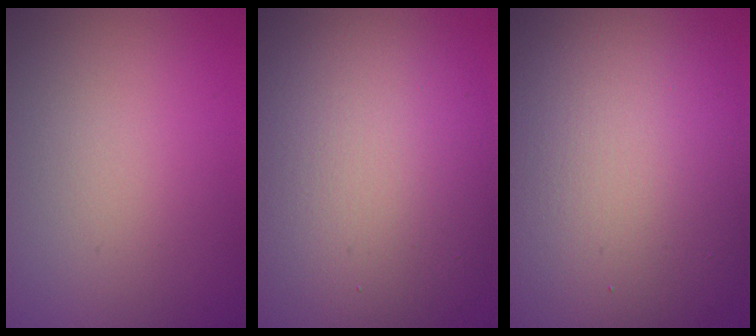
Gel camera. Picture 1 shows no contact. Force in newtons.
{"total": 12.8, "press": 12.8, "slide": 0.7}
{"total": 14.9, "press": 14.9, "slide": 0.8}